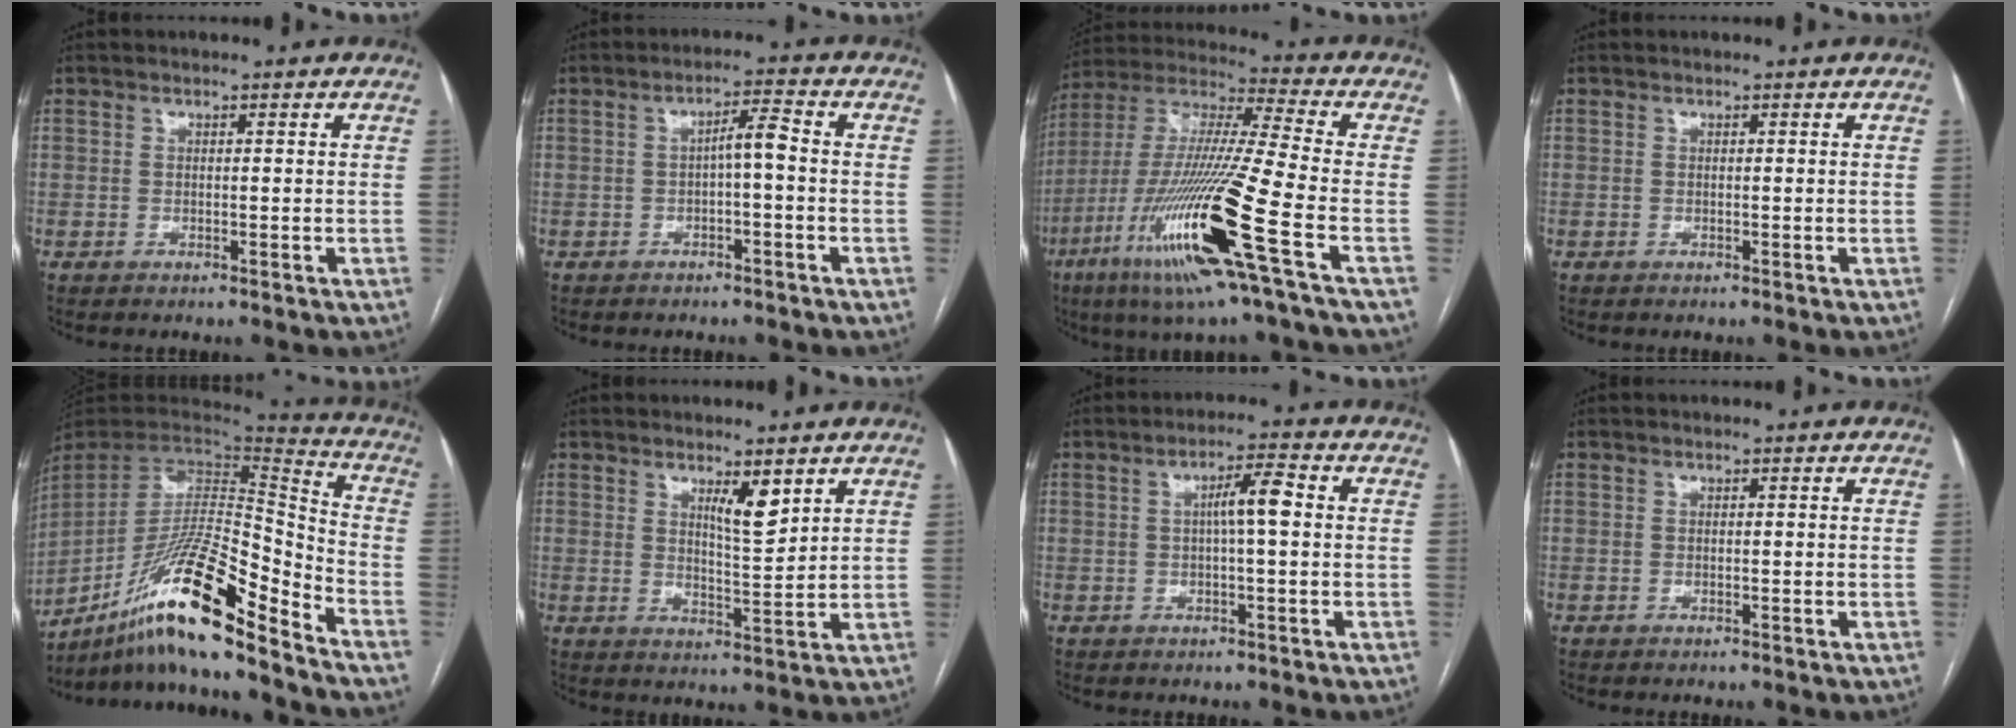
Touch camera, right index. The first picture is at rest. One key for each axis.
{"total": 3.5, "fx": -0.5, "fy": 0.4, "fz": 3.4, "tx": -0.054, "ty": 0.014, "tz": -0.007}
{"total": 21.5, "fx": -8.6, "fy": -0.2, "fz": 19.8, "tx": -0.414, "ty": -0.038, "tz": -0.169}
{"total": 0.0}
{"total": 20.2, "fx": -14.5, "fy": 1.3, "fz": 14.0, "tx": -0.274, "ty": -0.005, "tz": -0.264}
{"total": 4.7, "fx": 2.9, "fy": 0.8, "fz": 3.6, "tx": -0.064, "ty": -0.009, "tz": 0.052}
{"total": 4.8, "fx": 0.4, "fy": 0.4, "fz": 4.7, "tx": -0.080, "ty": 0.013, "tz": 0.005}
{"total": 0.0}